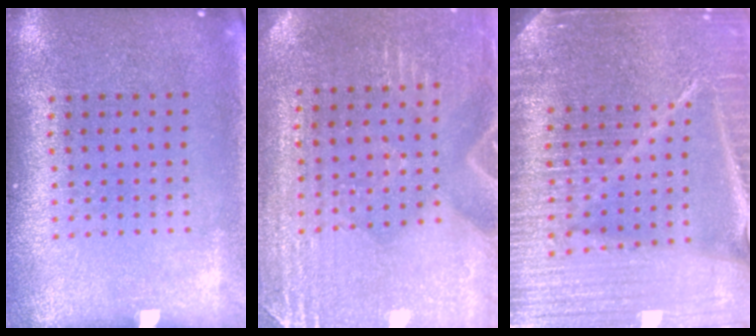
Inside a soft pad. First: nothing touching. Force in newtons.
{"total": 3.0, "press": 2.9, "slide": 0.6}
{"total": 5.4, "press": 4.7, "slide": 2.5}